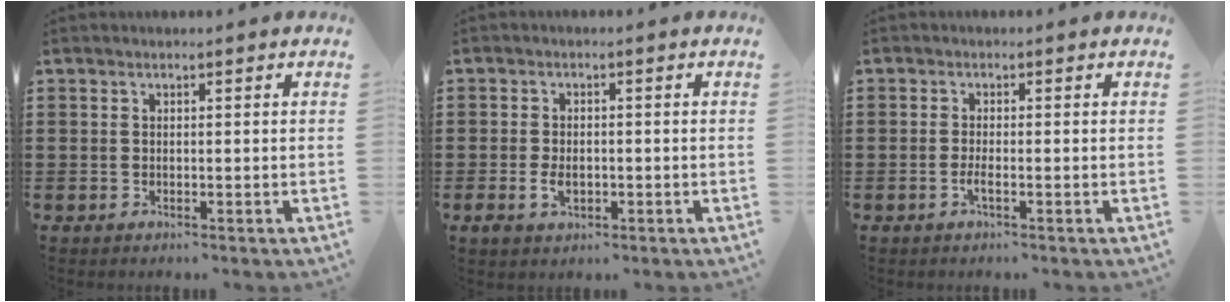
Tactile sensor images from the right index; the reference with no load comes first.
{"total": 2.6, "force": [-0.7, 1.6, 2.0], "torque": [-0.039, -0.002, -0.013]}
{"total": 1.7, "force": [-0.8, 0.1, 1.5], "torque": [-0.033, -0.004, -0.016]}